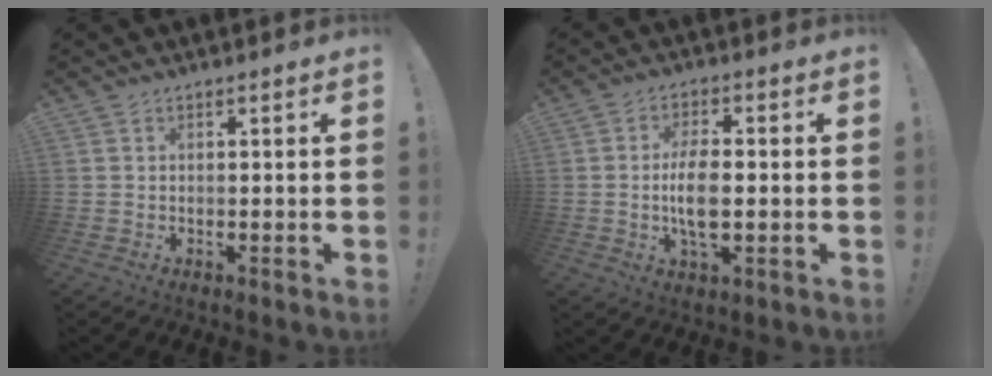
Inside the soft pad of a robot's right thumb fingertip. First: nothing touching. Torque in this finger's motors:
{"motor_torque": [1.94, 2.54, 1.26, -0.53, 0.11]}